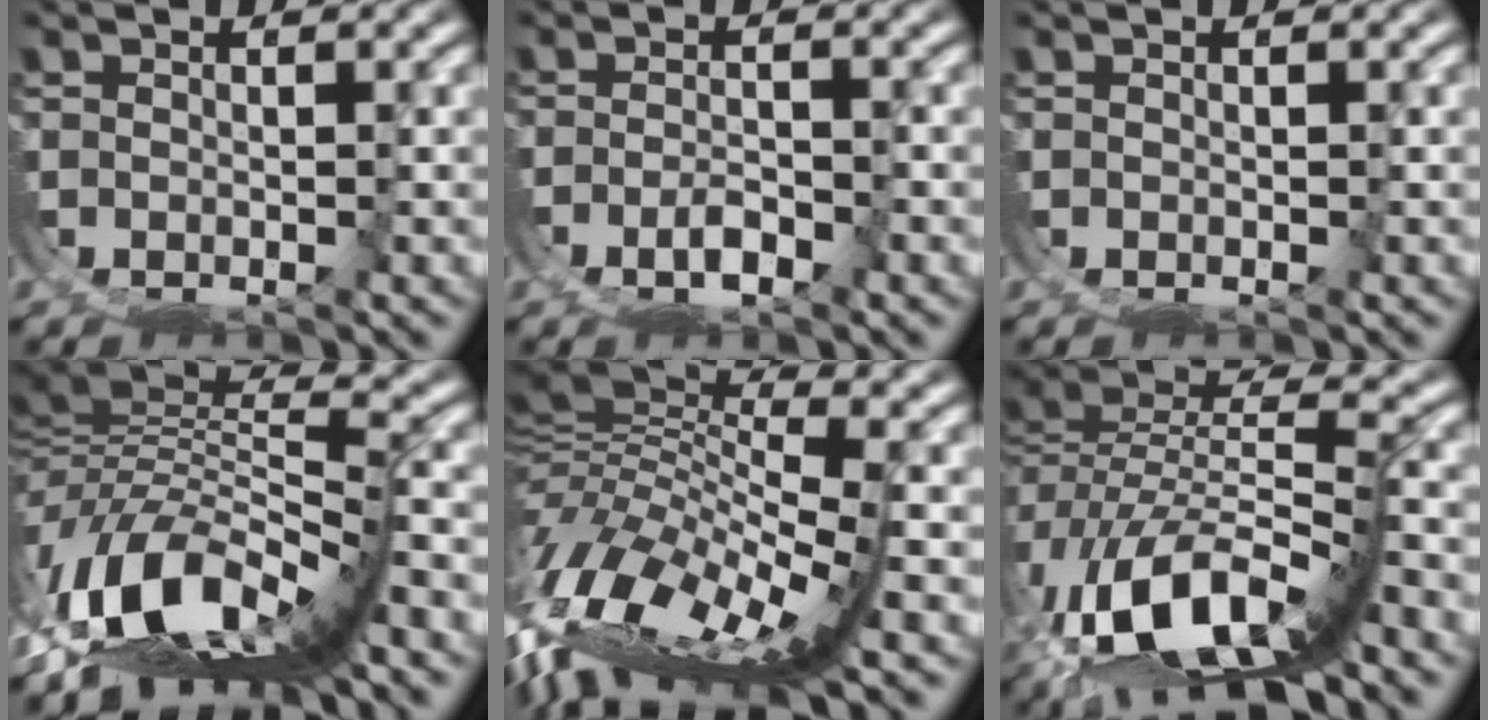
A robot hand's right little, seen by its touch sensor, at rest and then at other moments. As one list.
[{"total": 1.3, "force": [0.3, -0.3, 1.2], "torque": [-0.012, -0.004, 0.009]}, {"total": 0.0}, {"total": 14.9, "force": [-0.5, 8.1, 12.5], "torque": [-0.211, -0.030, 0.006]}, {"total": 16.5, "force": [-1.2, 9.4, 13.5], "torque": [-0.253, -0.046, 0.006]}, {"total": 10.4, "force": [-0.3, 5.6, 8.8], "torque": [-0.164, -0.016, 0.000]}]